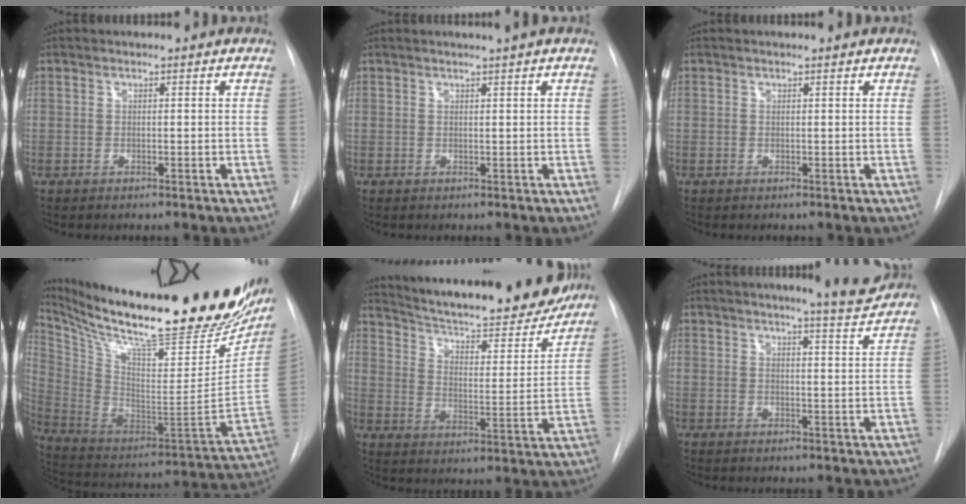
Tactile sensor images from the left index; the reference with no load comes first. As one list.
[{"total": 1.8, "force": [1.3, -0.7, 1.0], "torque": [-0.010, -0.002, 0.022]}, {"total": 0.8, "force": [0.7, -0.3, 0.3], "torque": [-0.006, 0.002, 0.014]}, {"total": 37.4, "force": [28.9, 7.3, 22.6], "torque": [-0.385, -0.065, 0.423]}, {"total": 25.0, "force": [22.1, 4.4, 10.8], "torque": [-0.172, -0.035, 0.302]}, {"total": 5.6, "force": [5.1, -0.7, 2.1], "torque": [-0.036, -0.022, 0.061]}]